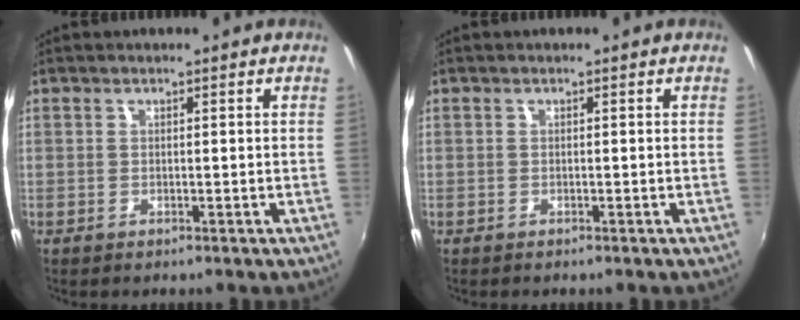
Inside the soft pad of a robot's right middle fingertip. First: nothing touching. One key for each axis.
{"total": 0.0}